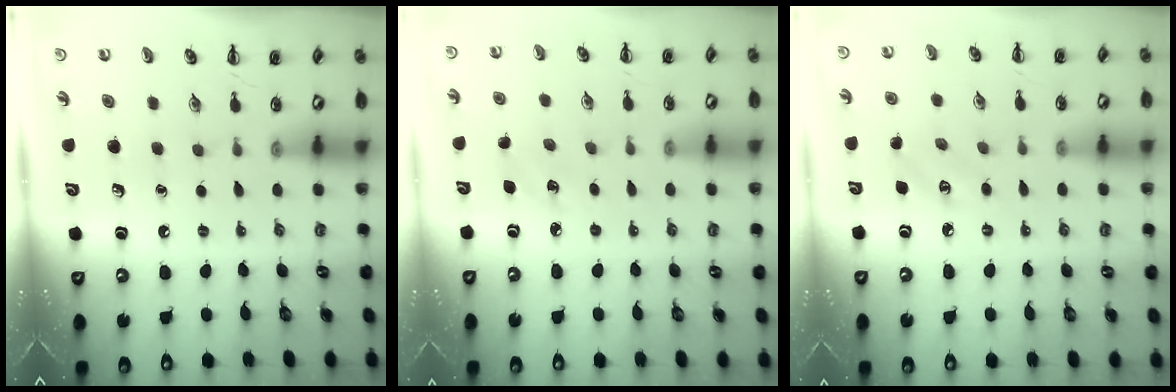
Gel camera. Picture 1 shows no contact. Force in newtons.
{"total": 3.9, "press": 3.7, "slide": 1.1}
{"total": 3.4, "press": 3.3, "slide": 0.9}